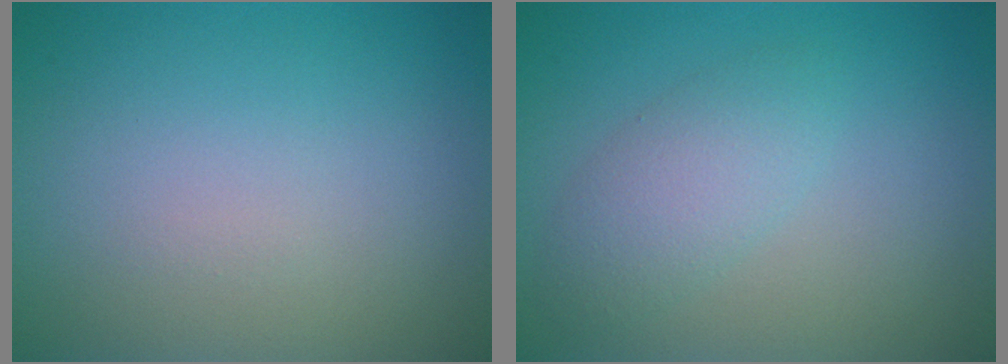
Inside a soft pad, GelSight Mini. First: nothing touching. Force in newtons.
{"total": 2.8, "press": 2.8, "slide": 0.1}